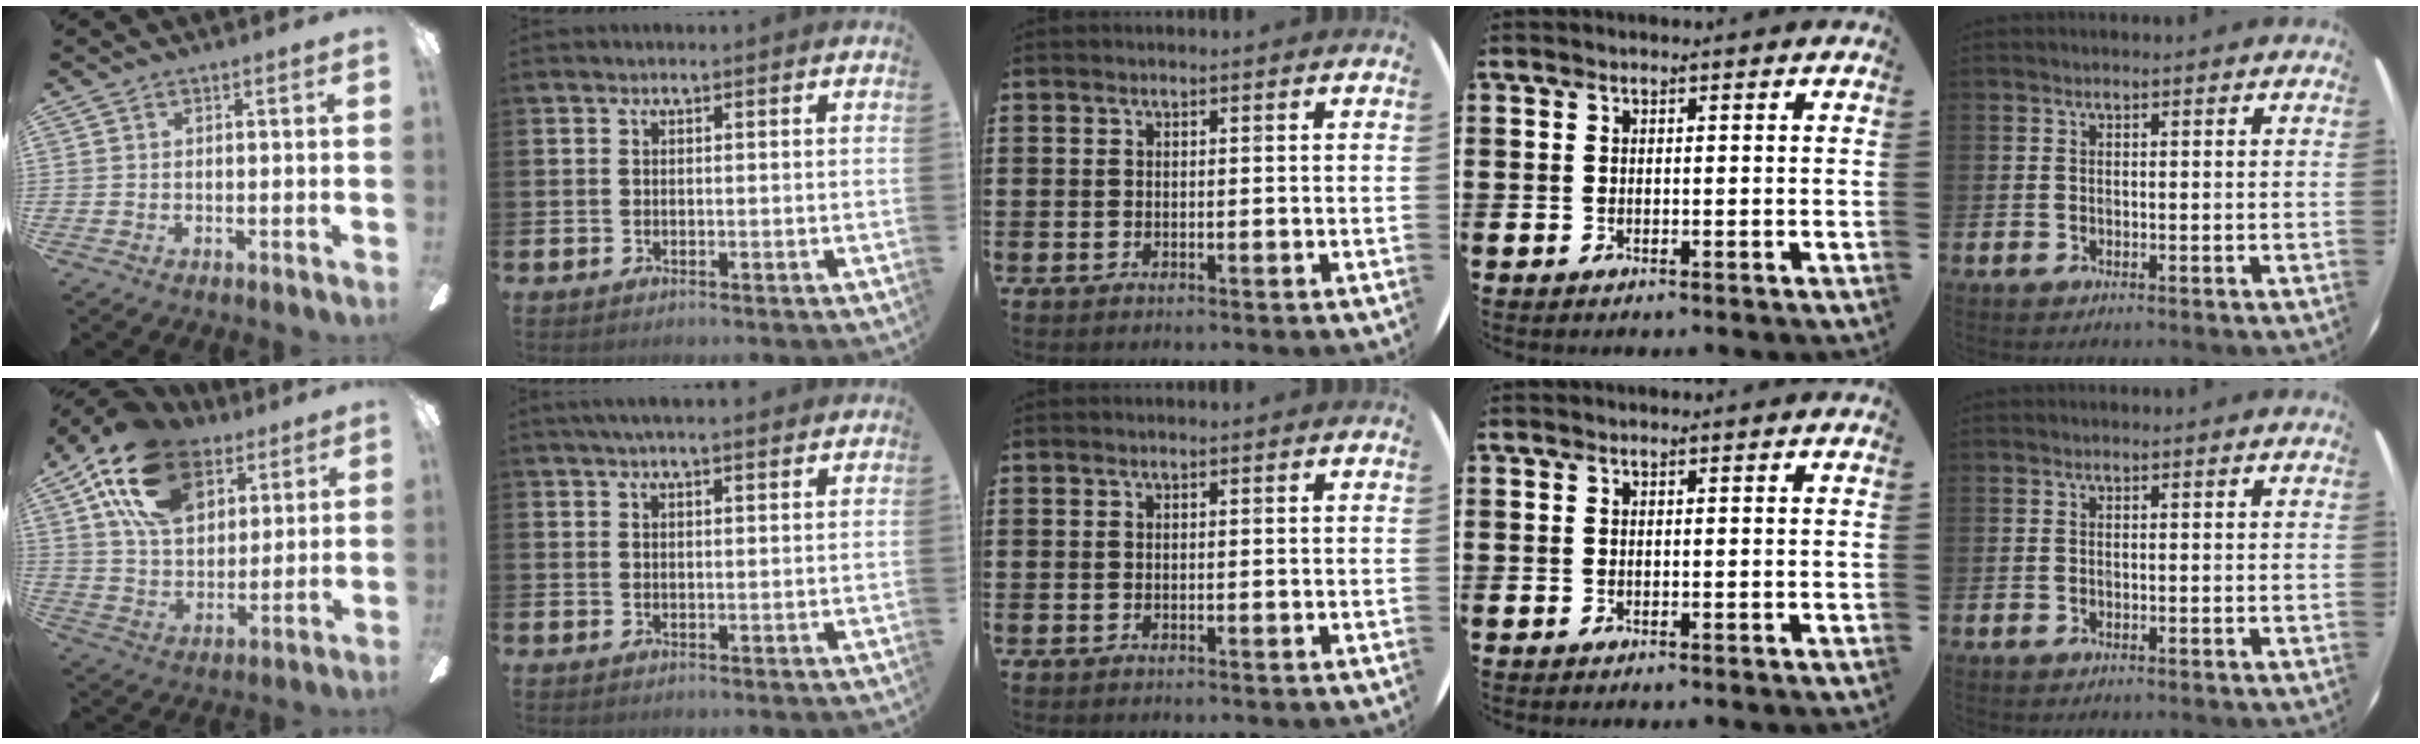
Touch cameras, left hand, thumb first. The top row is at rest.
{"thumb": {"total": 19.9, "force": [10.5, 12.6, 11.2], "torque": [-0.202, -0.031, 0.192]}, "index": {"total": 2.4, "force": [2.0, 0.2, 1.3], "torque": [-0.015, -0.004, 0.033]}}